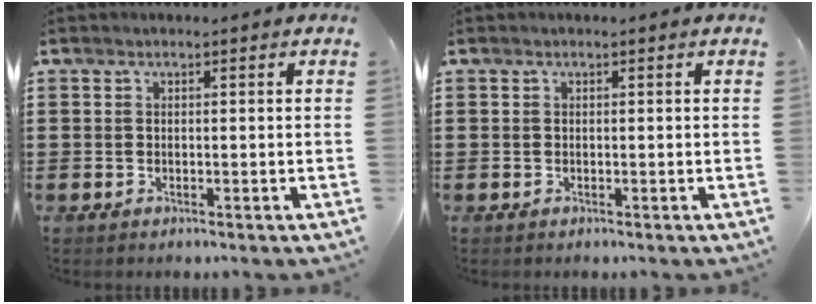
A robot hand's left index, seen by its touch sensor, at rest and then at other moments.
{"total": 0.0}